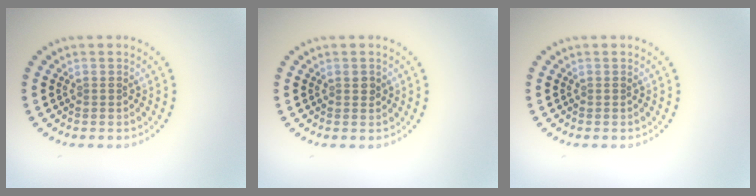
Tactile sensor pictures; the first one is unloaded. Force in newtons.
{"total": 0.8, "press": 0.8, "slide": 0.2}
{"total": 0.0}